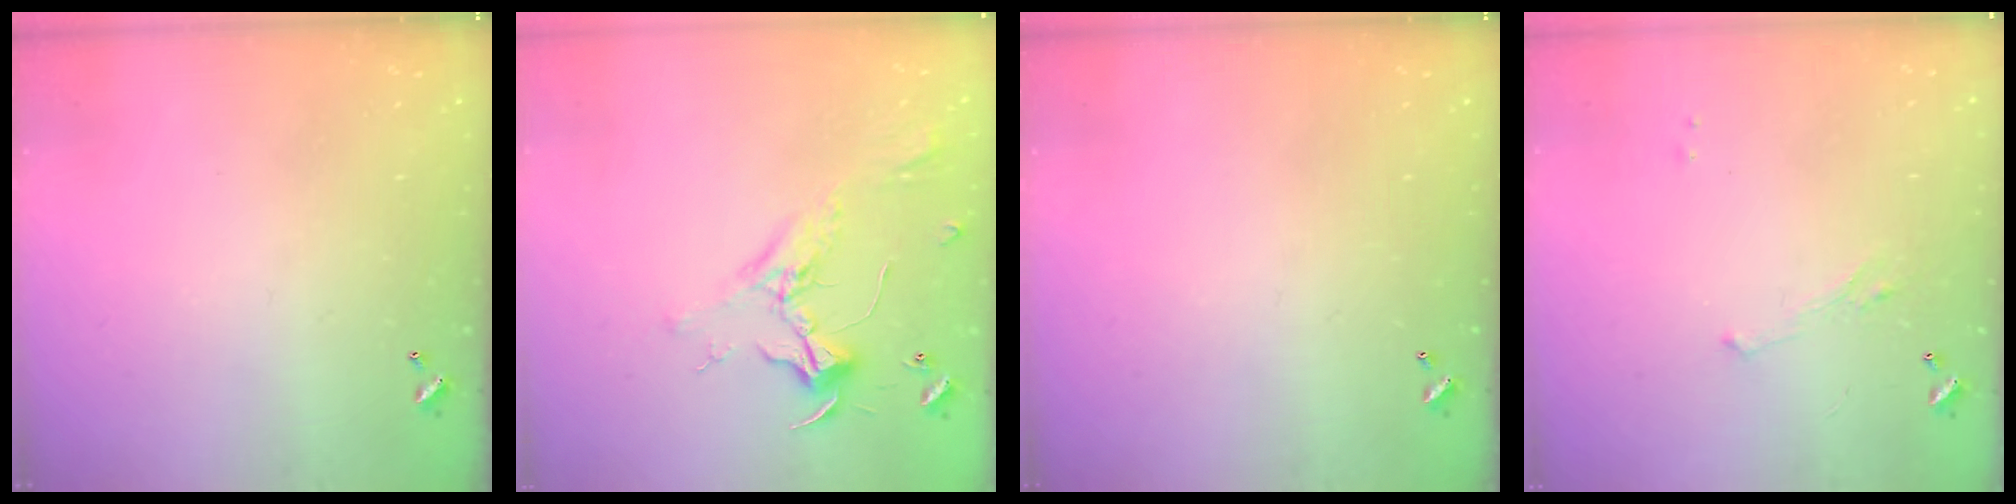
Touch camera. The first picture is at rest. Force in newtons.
{"total": 2.3, "press": 2.2, "slide": 0.9}
{"total": 0.0}
{"total": 1.4, "press": 1.3, "slide": 0.6}